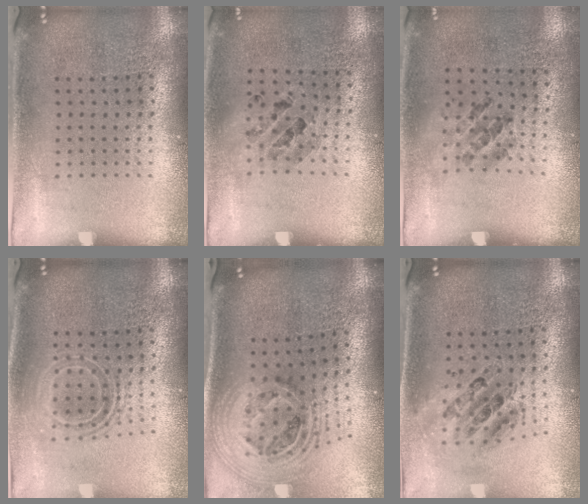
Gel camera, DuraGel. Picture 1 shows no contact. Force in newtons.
{"total": 0.8, "press": 0.8, "slide": 0.1}
{"total": 1.1, "press": 0.7, "slide": 0.9}
{"total": 1.7, "press": 1.3, "slide": 1.1}
{"total": 2.8, "press": 1.9, "slide": 2.1}
{"total": 0.9, "press": 0.9, "slide": 0.1}